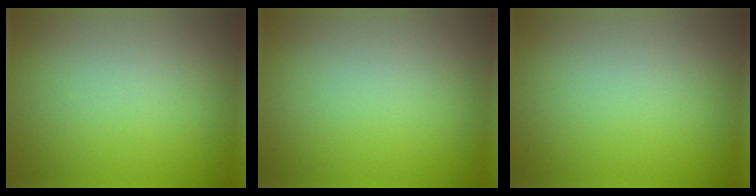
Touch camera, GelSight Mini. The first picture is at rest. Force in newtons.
{"total": 0.0}
{"total": 0.0}